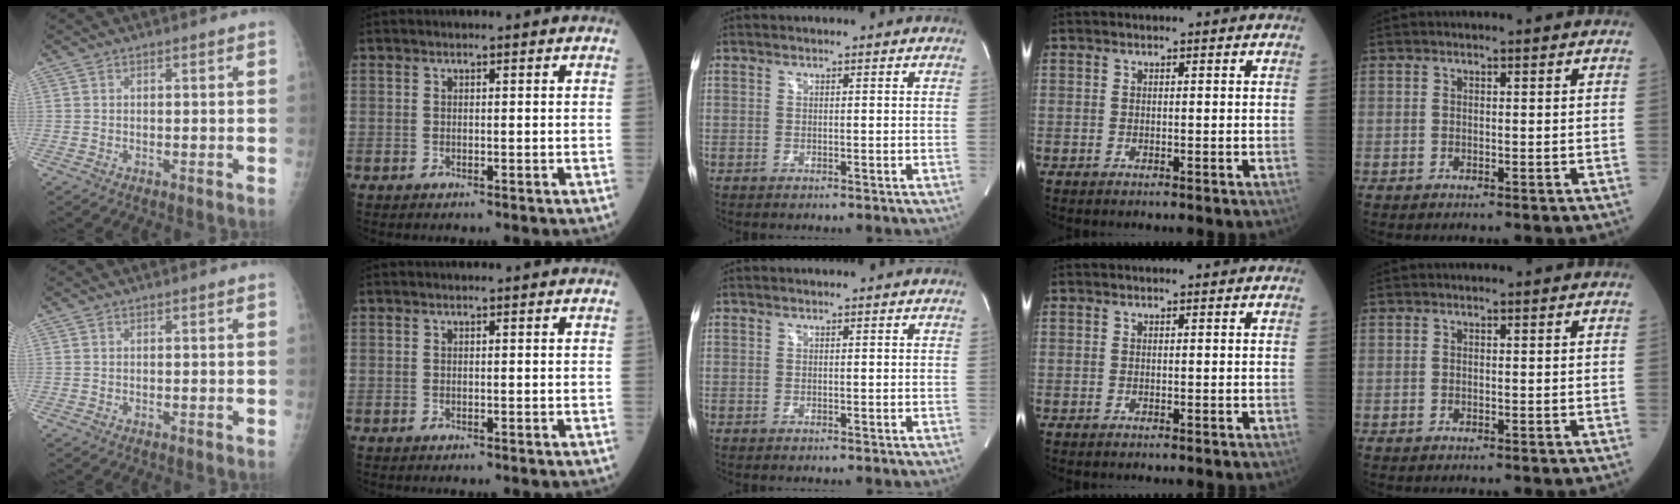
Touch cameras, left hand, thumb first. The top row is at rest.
{}